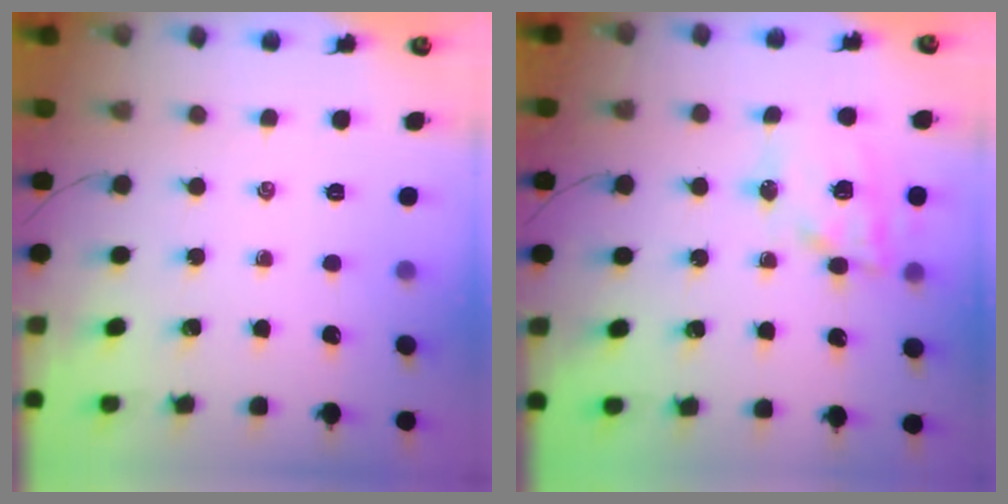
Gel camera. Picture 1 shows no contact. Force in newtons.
{"total": 14.8, "press": 14.5, "slide": 2.9}